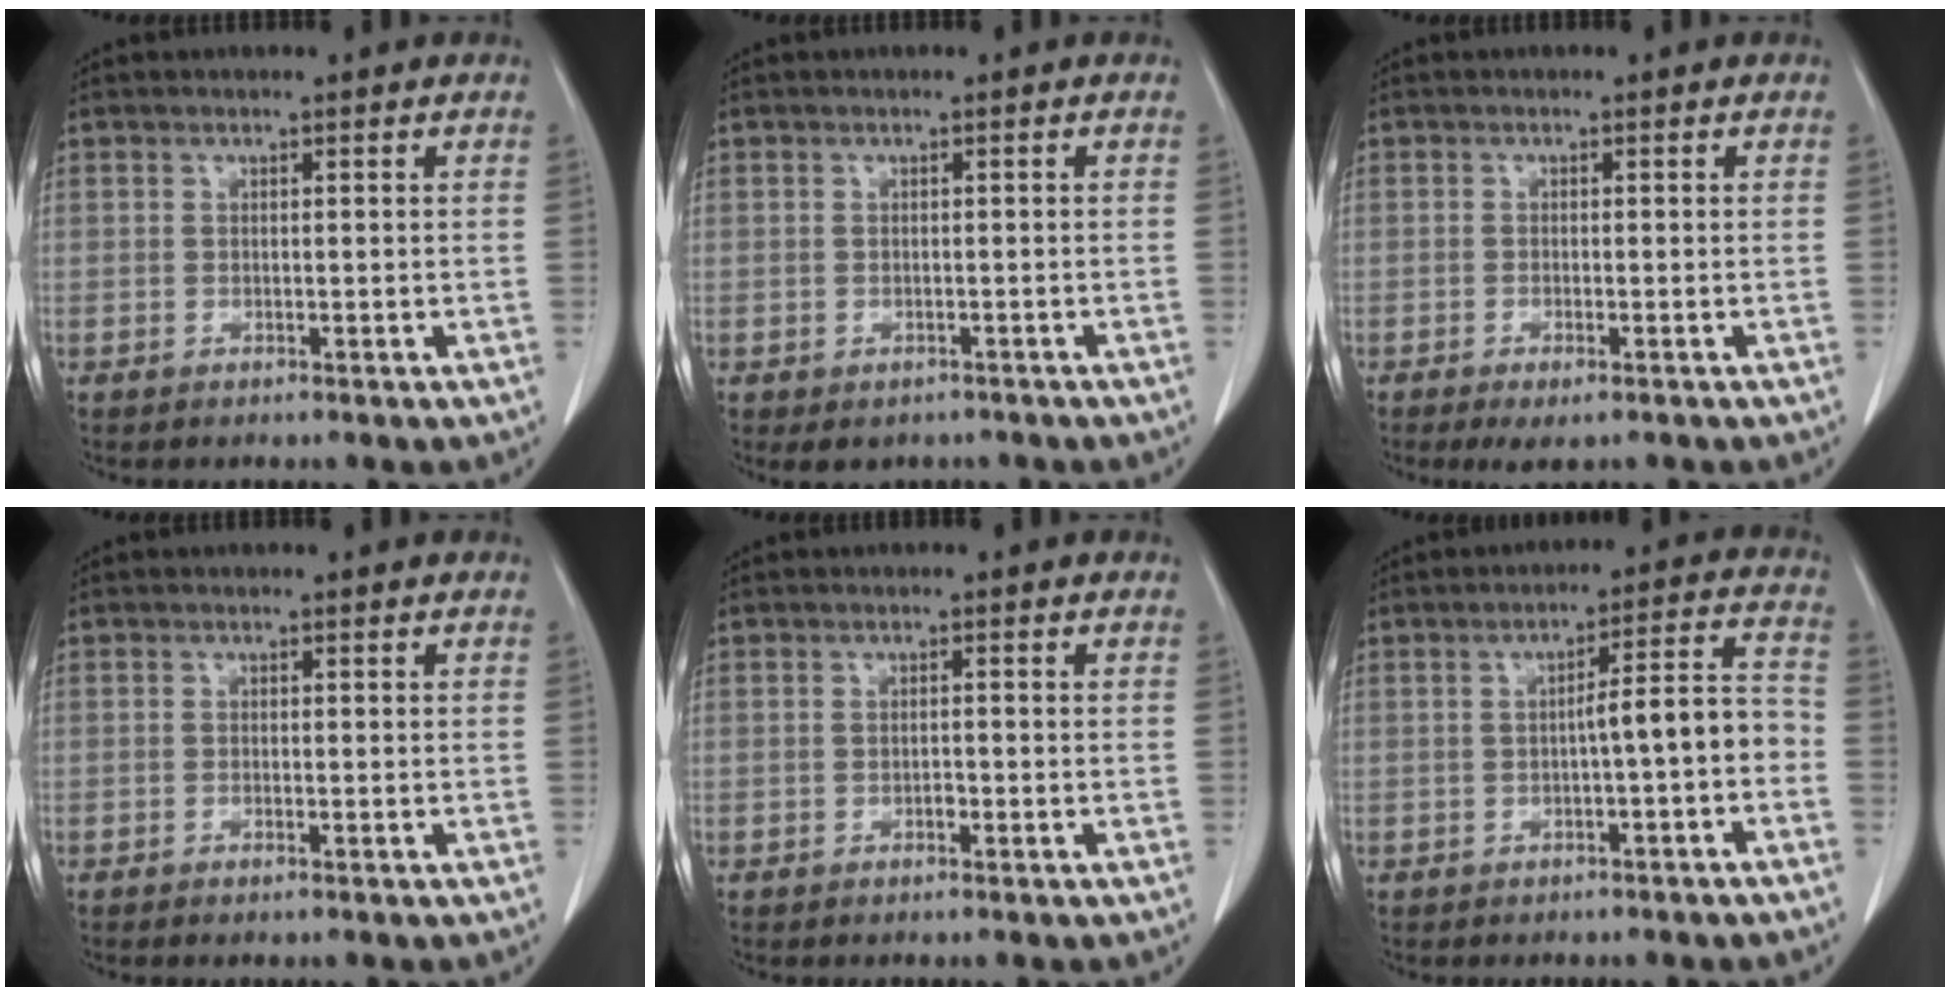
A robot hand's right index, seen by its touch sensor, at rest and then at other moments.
{"total": 3.0, "force": [-2.0, 2.1, 0.6], "torque": [0.000, 0.004, -0.024]}
{"total": 3.3, "force": [-2.2, 0.9, 2.3], "torque": [-0.032, -0.005, -0.030]}
{"total": 0.8, "force": [-0.6, 0.1, 0.5], "torque": [-0.013, -0.002, -0.009]}
{"total": 0.8, "force": [-0.4, 0.4, 0.5], "torque": [-0.009, 0.003, -0.007]}
{"total": 6.4, "force": [-1.9, 0.6, 6.1], "torque": [-0.080, 0.028, -0.026]}